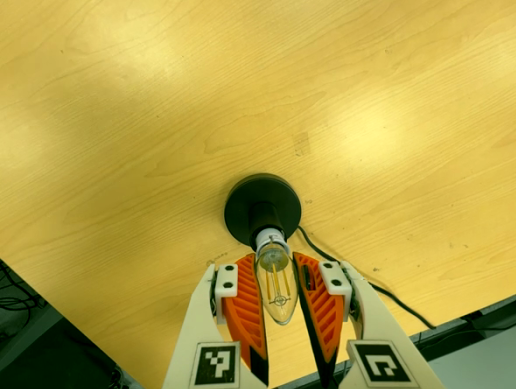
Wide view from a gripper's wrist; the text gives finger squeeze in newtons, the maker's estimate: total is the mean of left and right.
{"total": 13.6, "left": 14.4, "right": 12.7}